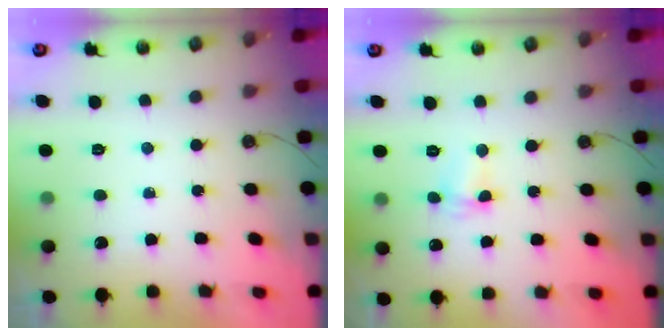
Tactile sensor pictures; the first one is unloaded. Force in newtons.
{"total": 2.1, "press": 2.0, "slide": 0.5}